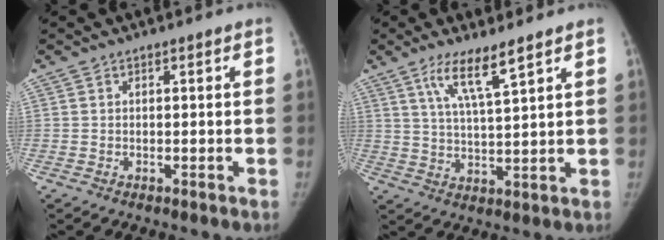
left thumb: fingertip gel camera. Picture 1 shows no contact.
{"total": 7.7, "force": [4.9, 0.8, 5.9], "torque": [-0.112, -0.030, 0.098]}